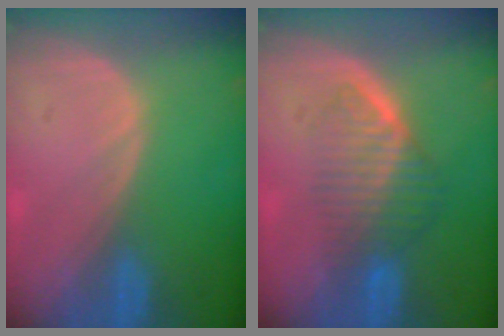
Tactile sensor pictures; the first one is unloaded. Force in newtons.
{"total": 6.7, "press": 6.1, "slide": 2.8}